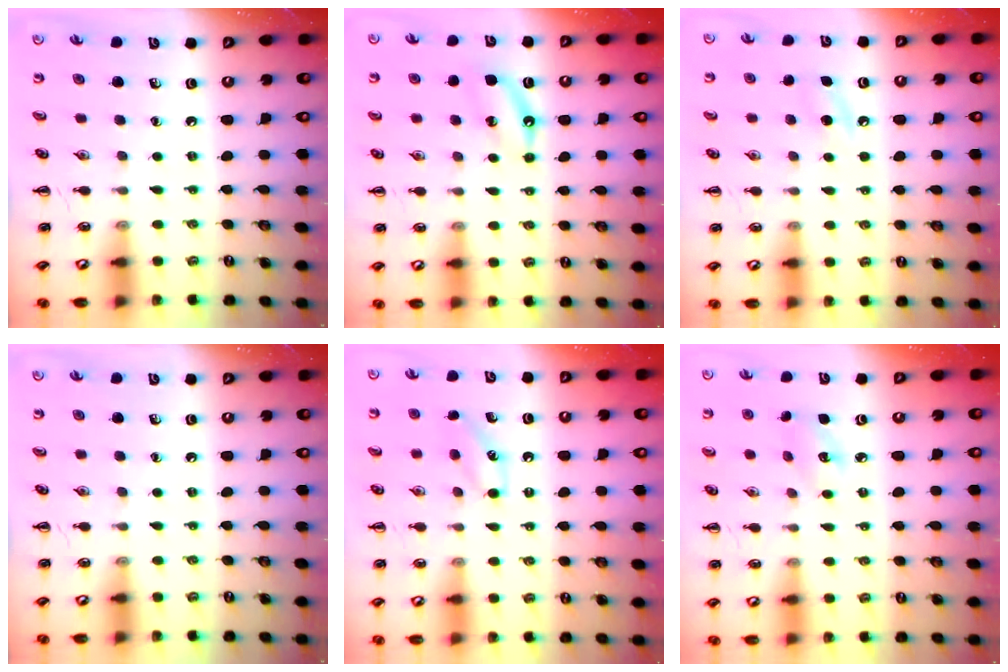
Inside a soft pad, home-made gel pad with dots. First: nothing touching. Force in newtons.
{"total": 5.7, "press": 5.4, "slide": 1.6}
{"total": 5.5, "press": 5.3, "slide": 1.7}
{"total": 0.0}
{"total": 7.5, "press": 7.2, "slide": 2.0}
{"total": 3.7, "press": 3.6, "slide": 0.7}